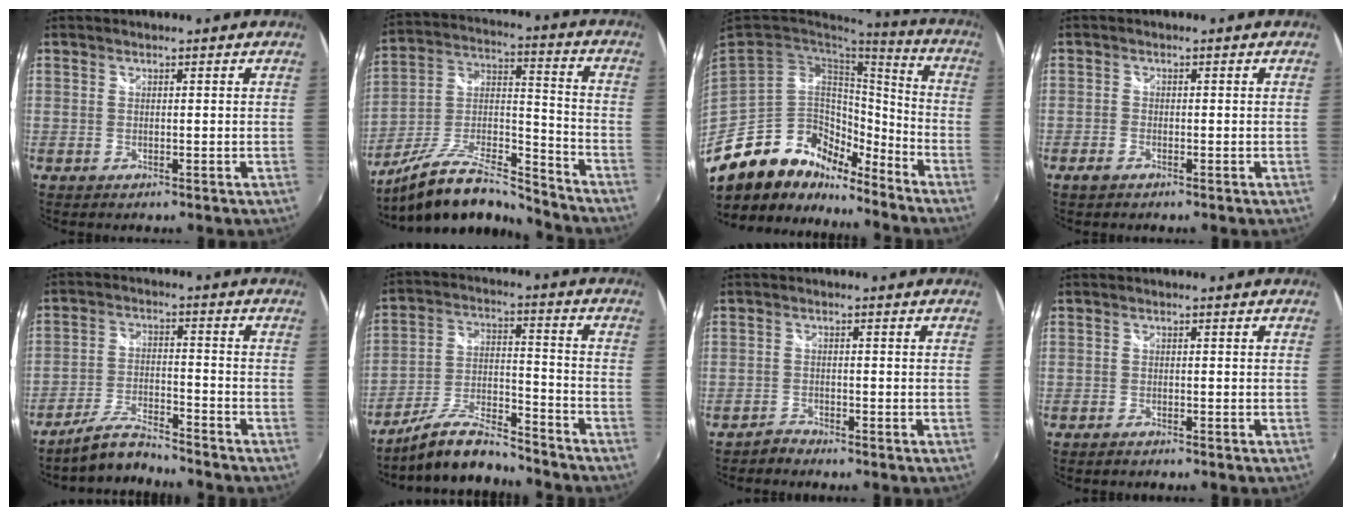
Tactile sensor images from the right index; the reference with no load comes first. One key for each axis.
{"total": 17.1, "fx": -14.1, "fy": 4.5, "fz": 8.5, "tx": -0.172, "ty": 0.004, "tz": -0.253}
{"total": 19.9, "fx": -14.7, "fy": 10.9, "fz": 7.8, "tx": -0.179, "ty": 0.016, "tz": -0.257}
{"total": 1.8, "fx": -1.4, "fy": 0.9, "fz": 0.8, "tx": -0.021, "ty": -0.002, "tz": -0.029}
{"total": 7.1, "fx": -6.8, "fy": 0.3, "fz": 1.9, "tx": -0.051, "ty": 0.011, "tz": -0.129}
{"total": 12.2, "fx": -11.1, "fy": 2.1, "fz": 4.7, "tx": -0.104, "ty": 0.005, "tz": -0.202}
{"total": 1.9, "fx": -1.8, "fy": 0.3, "fz": -0.2, "tx": -0.003, "ty": 0.001, "tz": -0.039}
{"total": 1.5, "fx": -1.4, "fy": 0.3, "fz": 0.4, "tx": -0.014, "ty": -0.004, "tz": -0.026}